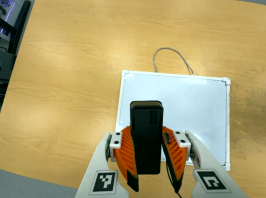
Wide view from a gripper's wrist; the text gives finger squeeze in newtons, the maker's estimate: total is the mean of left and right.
{"total": 6.8, "left": 5.8, "right": 7.8}